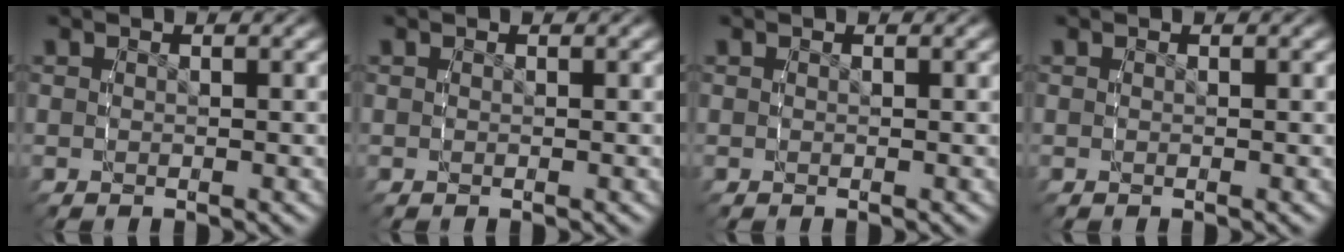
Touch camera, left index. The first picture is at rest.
{"total": 0.0}
{"total": 0.0}
{"total": 0.0}